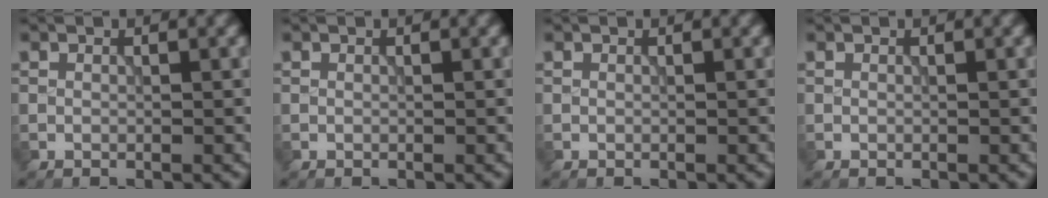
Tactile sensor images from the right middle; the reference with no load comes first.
{"total": 0.0}
{"total": 0.0}
{"total": 0.0}